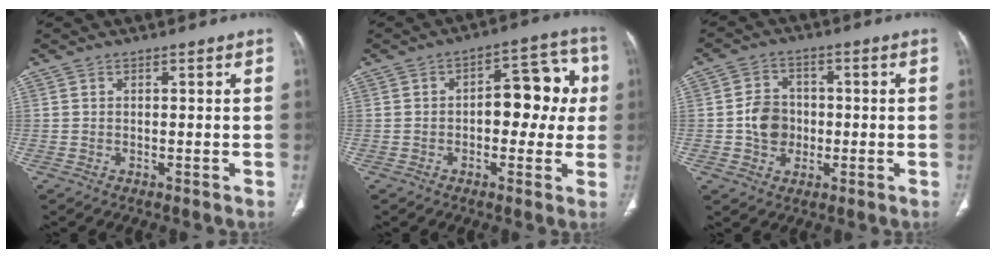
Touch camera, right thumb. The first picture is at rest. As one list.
[{"total": 11.8, "force": [0.5, 6.8, 9.6], "torque": [-0.070, 0.040, 0.000]}, {"total": 7.1, "force": [-0.8, 6.1, 3.6], "torque": [-0.040, 0.013, -0.018]}]